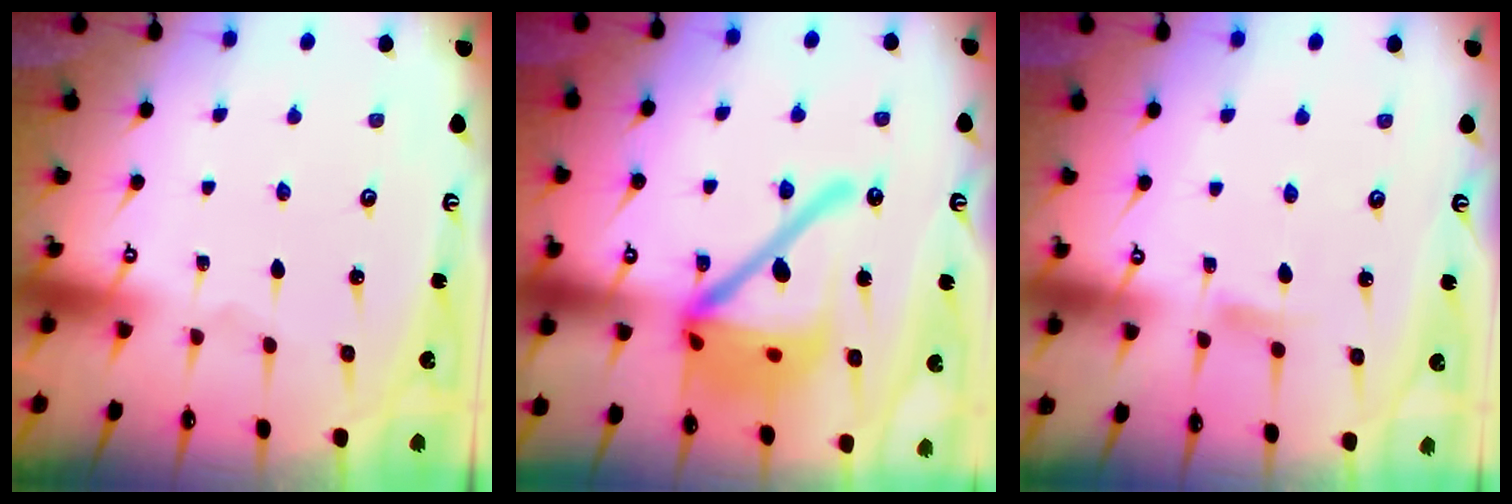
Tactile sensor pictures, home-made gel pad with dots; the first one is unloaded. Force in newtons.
{"total": 22.0, "press": 21.8, "slide": 2.8}
{"total": 6.0, "press": 5.9, "slide": 0.7}